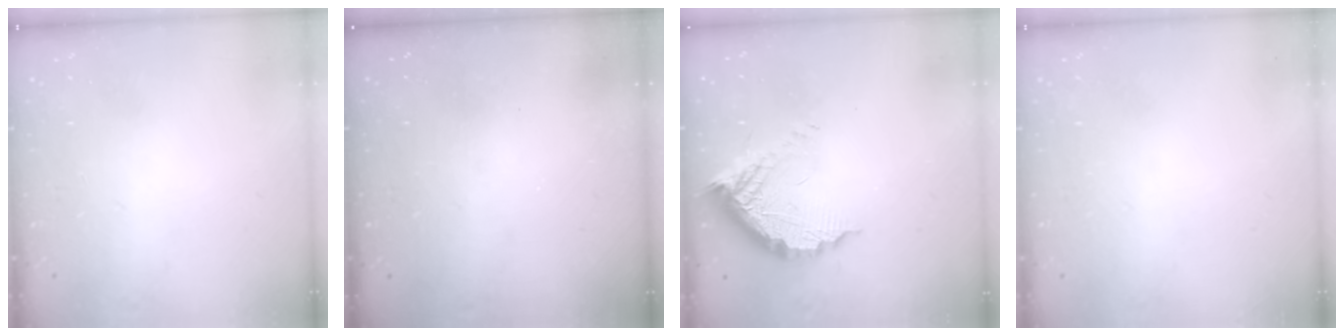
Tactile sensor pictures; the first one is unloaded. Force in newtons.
{"total": 2.9, "press": 2.8, "slide": 1.0}
{"total": 13.5, "press": 13.4, "slide": 1.2}
{"total": 0.0}